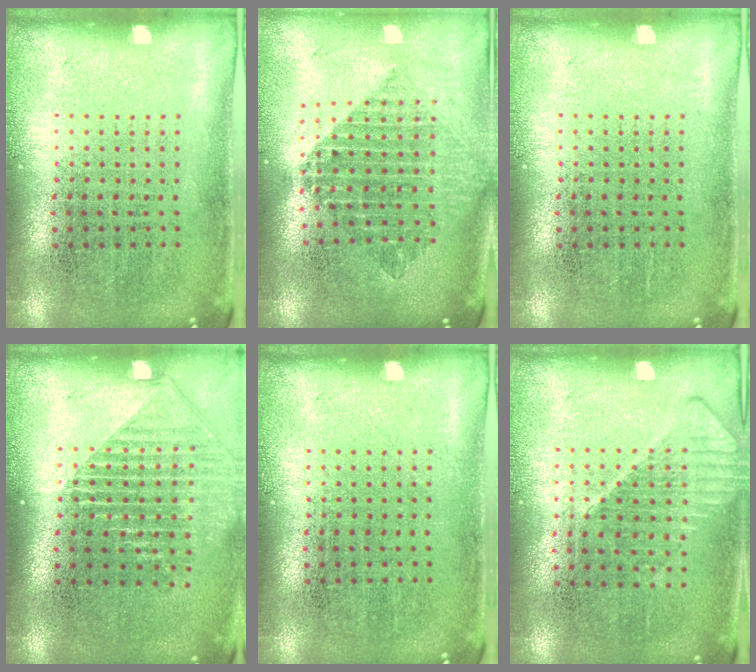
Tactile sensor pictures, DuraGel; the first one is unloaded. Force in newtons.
{"total": 2.1, "press": 1.6, "slide": 1.3}
{"total": 0.0}
{"total": 1.6, "press": 1.4, "slide": 0.7}
{"total": 0.0}
{"total": 1.2, "press": 1.2, "slide": 0.3}